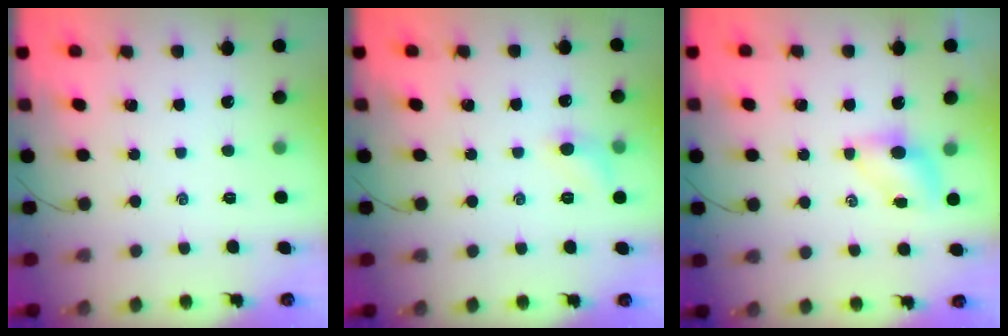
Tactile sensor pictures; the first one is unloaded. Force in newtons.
{"total": 6.2, "press": 6.0, "slide": 1.8}
{"total": 4.6, "press": 4.6, "slide": 0.6}